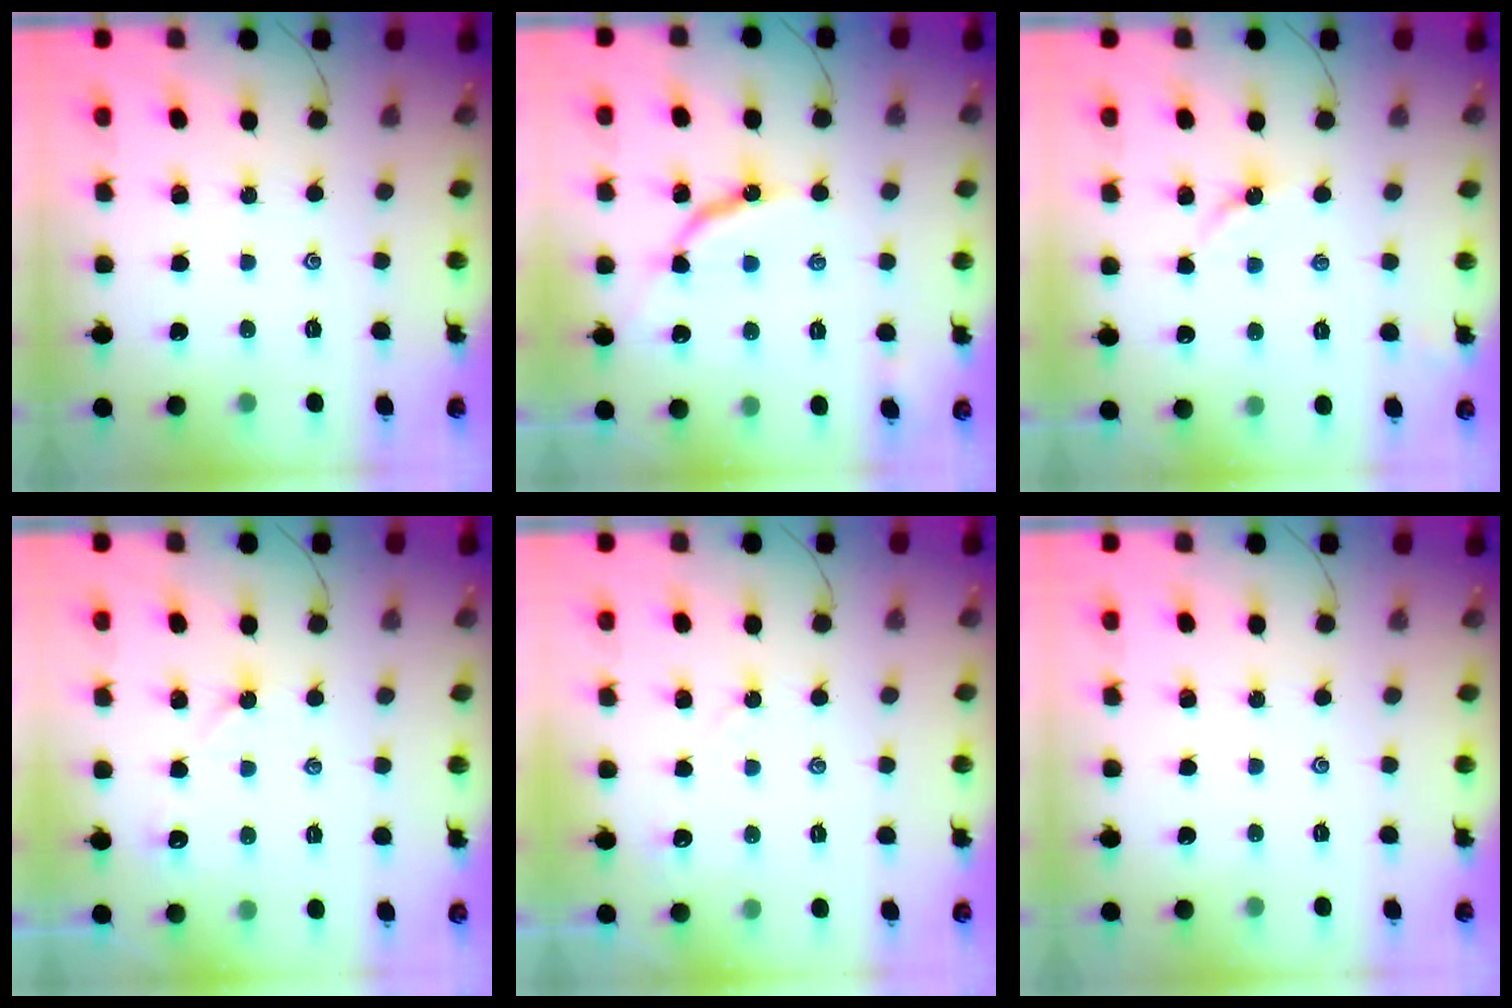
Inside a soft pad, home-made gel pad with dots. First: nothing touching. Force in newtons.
{"total": 9.7, "press": 9.6, "slide": 0.8}
{"total": 3.3, "press": 3.3, "slide": 0.5}
{"total": 2.9, "press": 2.9, "slide": 0.5}
{"total": 2.6, "press": 2.5, "slide": 0.3}
{"total": 0.0}